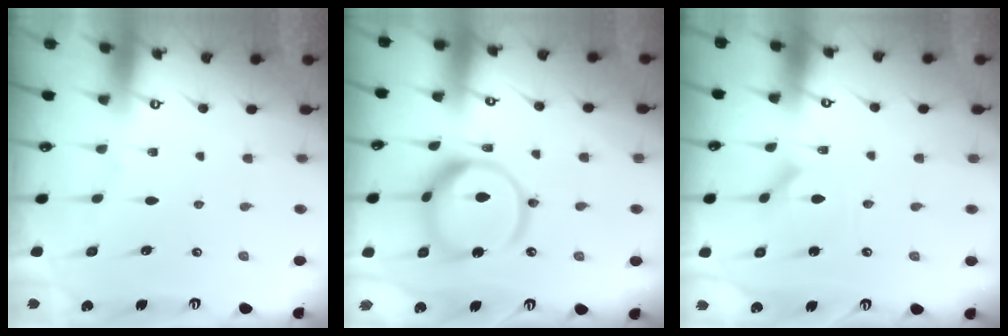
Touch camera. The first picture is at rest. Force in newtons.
{"total": 15.1, "press": 15.0, "slide": 1.7}
{"total": 2.7, "press": 2.6, "slide": 0.3}